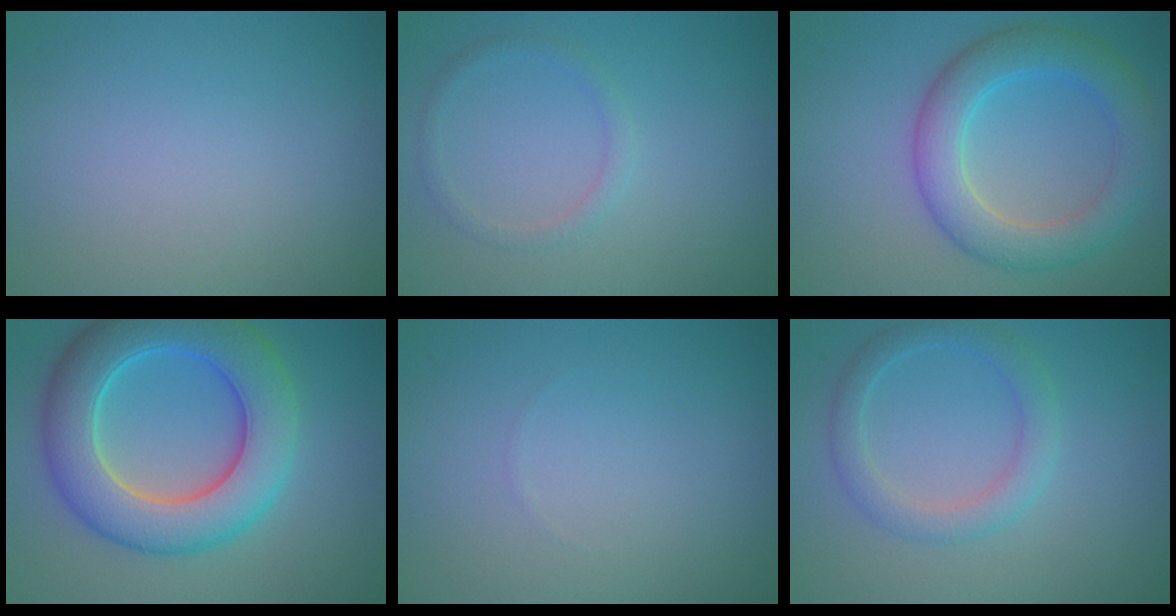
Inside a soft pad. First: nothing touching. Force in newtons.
{"total": 1.2, "press": 1.2, "slide": 0.1}
{"total": 5.4, "press": 5.4, "slide": 0.1}
{"total": 9.0, "press": 9.0, "slide": 0.3}
{"total": 0.0}
{"total": 2.7, "press": 2.7, "slide": 0.1}